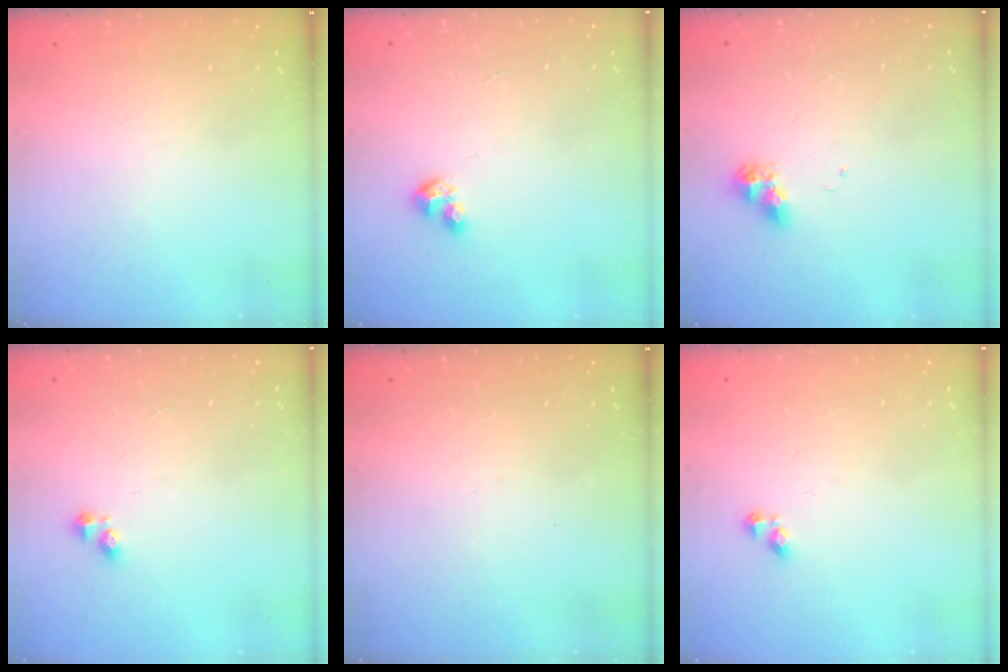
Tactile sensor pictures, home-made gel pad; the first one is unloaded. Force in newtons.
{"total": 2.8, "press": 2.8, "slide": 0.2}
{"total": 7.8, "press": 7.8, "slide": 0.8}
{"total": 2.6, "press": 2.6, "slide": 0.4}
{"total": 0.0}
{"total": 2.7, "press": 2.7, "slide": 0.4}